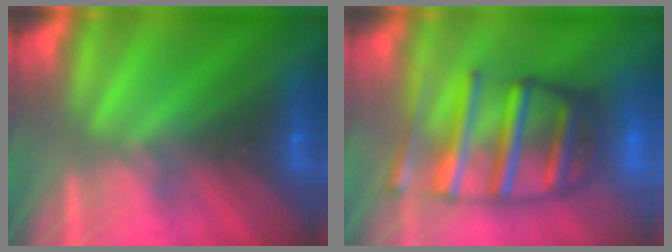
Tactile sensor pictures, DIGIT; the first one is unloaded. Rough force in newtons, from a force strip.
{"total": 8.6}